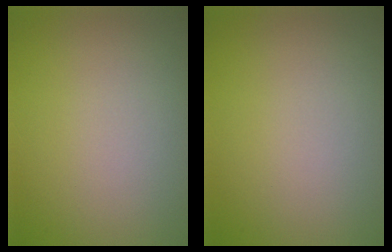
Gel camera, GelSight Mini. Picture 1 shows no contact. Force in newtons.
{"total": 0.0}